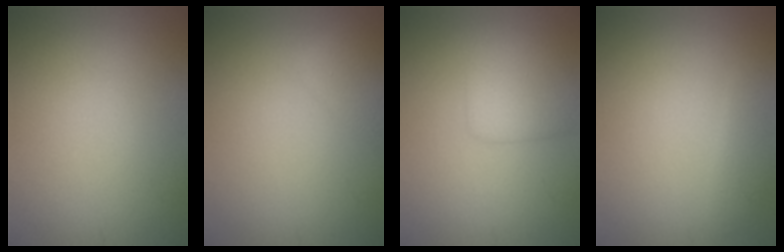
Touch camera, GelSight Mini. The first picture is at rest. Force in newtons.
{"total": 2.5, "press": 2.5, "slide": 0.2}
{"total": 2.8, "press": 2.8, "slide": 0.2}
{"total": 1.4, "press": 1.4, "slide": 0.0}